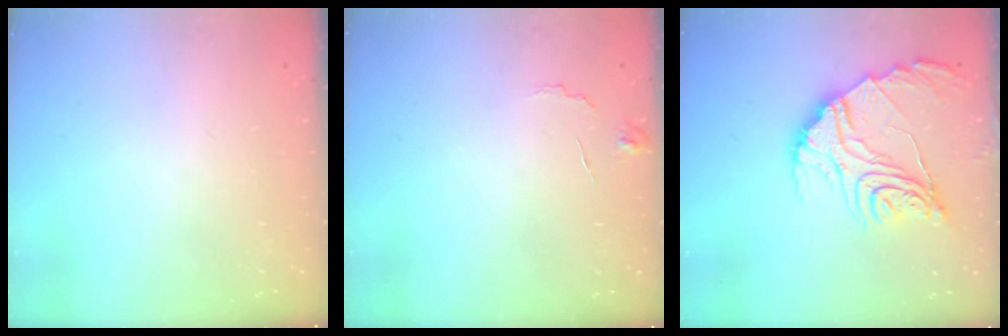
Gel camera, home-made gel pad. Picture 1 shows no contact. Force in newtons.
{"total": 4.9, "press": 4.9, "slide": 0.3}
{"total": 17.8, "press": 17.7, "slide": 2.0}